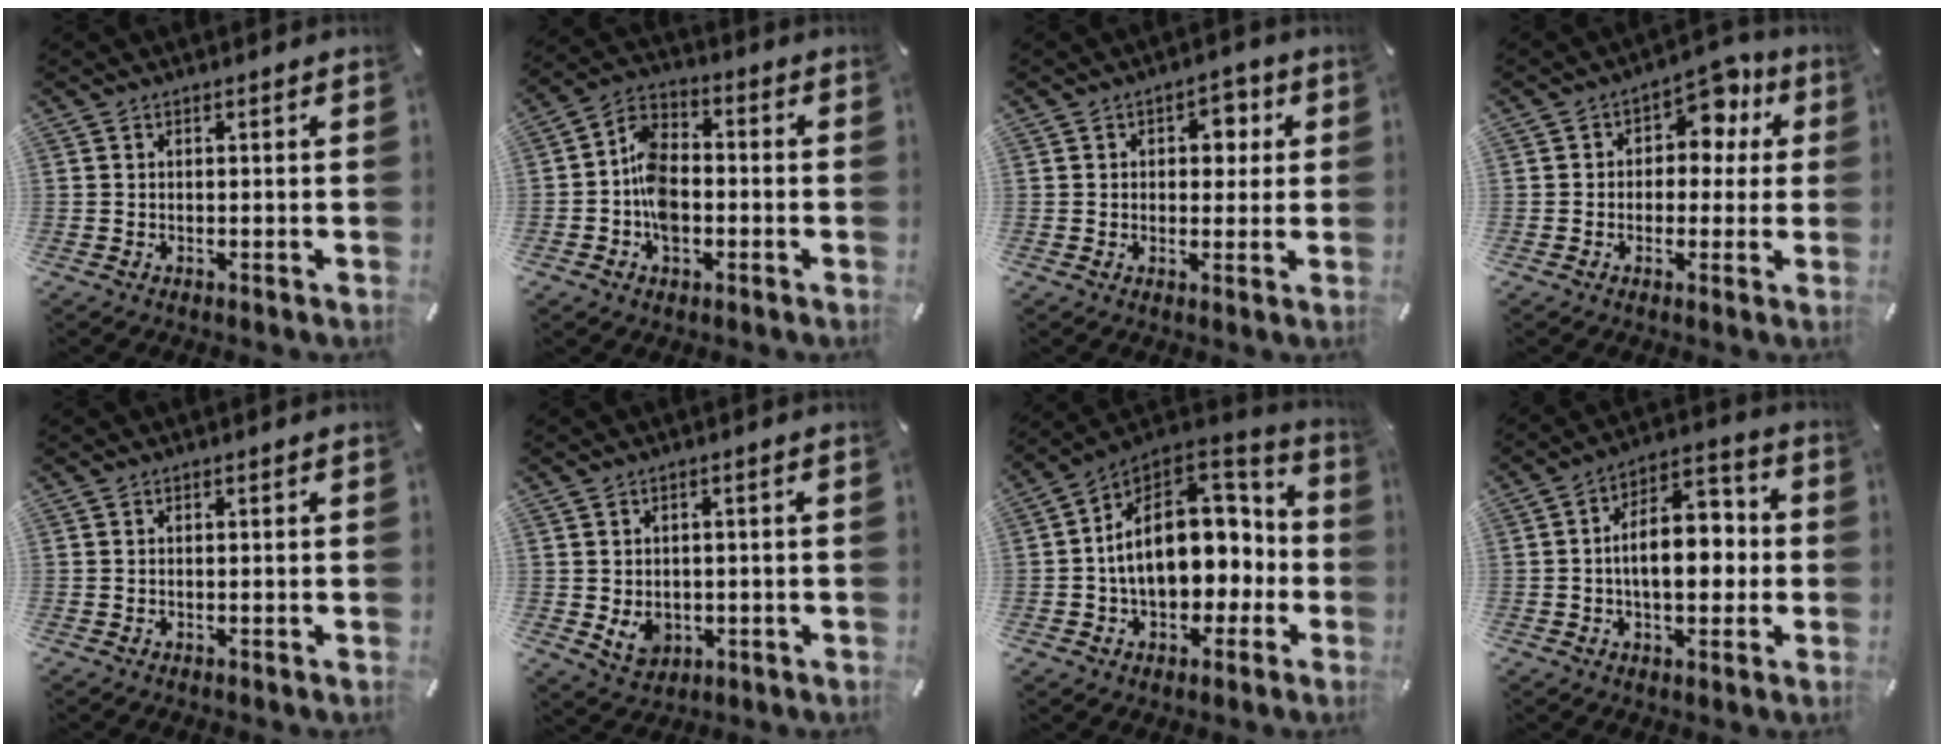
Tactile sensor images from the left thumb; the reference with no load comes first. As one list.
[{"total": 9.5, "force": [-2.7, 6.9, 5.9], "torque": [-0.122, 0.025, -0.046]}, {"total": 5.3, "force": [1.2, 4.0, 3.2], "torque": [-0.022, -0.008, 0.008]}, {"total": 8.7, "force": [3.4, 6.3, 4.8], "torque": [-0.054, -0.024, 0.055]}, {"total": 0.0}, {"total": 5.2, "force": [-0.6, 4.6, 2.4], "torque": [-0.040, 0.000, -0.010]}, {"total": 19.9, "force": [1.2, 14.1, 13.9], "torque": [-0.210, -0.007, 0.029]}, {"total": 12.6, "force": [-0.6, 7.7, 10.0], "torque": [-0.128, 0.010, -0.011]}]